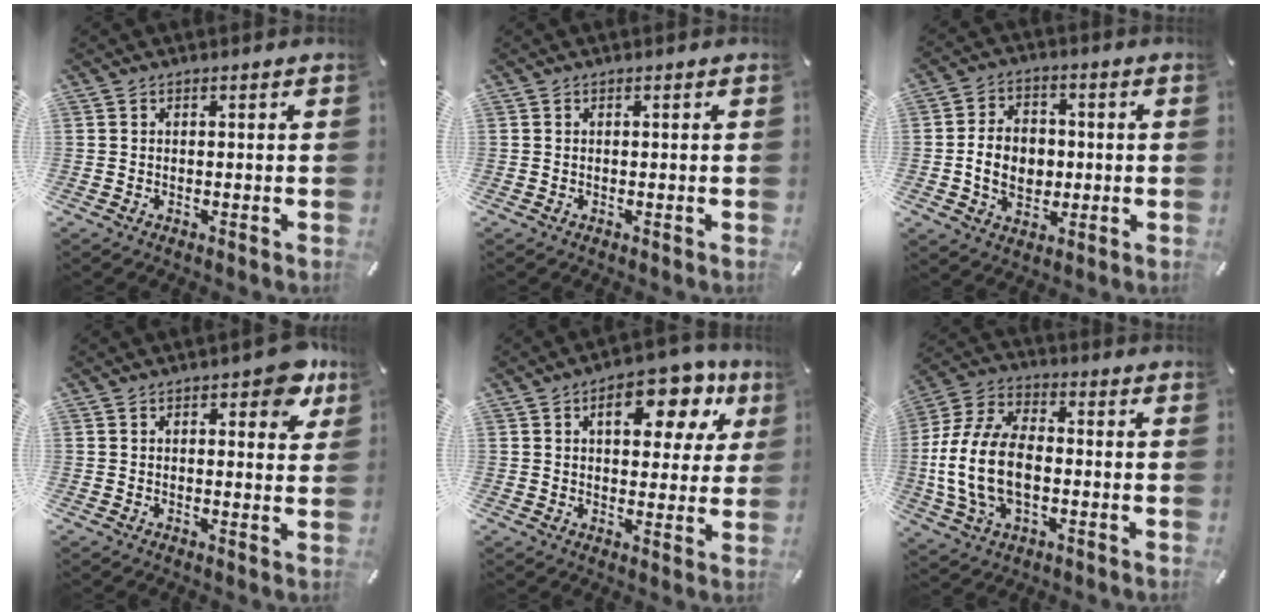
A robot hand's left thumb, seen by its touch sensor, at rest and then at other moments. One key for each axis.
{"total": 0.0}
{"total": 9.6, "fx": -0.7, "fy": 7.7, "fz": 5.7, "tx": -0.122, "ty": 0.009, "tz": -0.013}
{"total": 7.5, "fx": 4.0, "fy": 3.3, "fz": 5.4, "tx": -0.057, "ty": -0.018, "tz": 0.062}
{"total": 14.0, "fx": 6.3, "fy": 7.6, "fz": 9.9, "tx": -0.119, "ty": -0.022, "tz": 0.099}
{"total": 16.1, "fx": -2.7, "fy": 10.5, "fz": 11.9, "tx": -0.267, "ty": 0.006, "tz": -0.051}